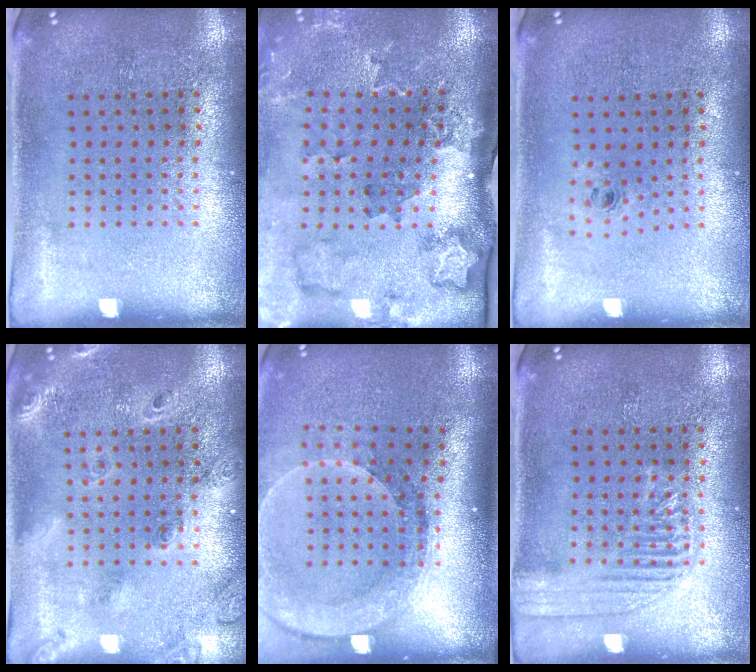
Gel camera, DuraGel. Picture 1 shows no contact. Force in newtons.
{"total": 2.2, "press": 2.0, "slide": 1.0}
{"total": 0.7, "press": 0.3, "slide": 0.6}
{"total": 1.8, "press": 1.7, "slide": 0.6}
{"total": 2.6, "press": 2.0, "slide": 1.7}
{"total": 2.1, "press": 2.1, "slide": 0.3}